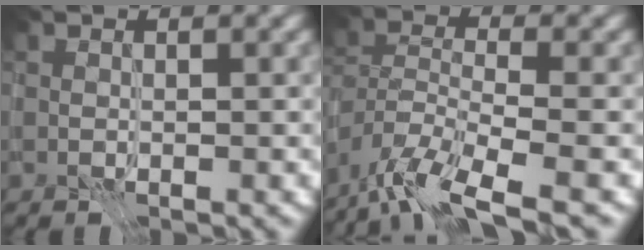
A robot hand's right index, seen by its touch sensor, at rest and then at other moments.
{"total": 8.5, "force": [-7.0, 1.8, 4.4], "torque": [-0.087, -0.008, -0.138]}